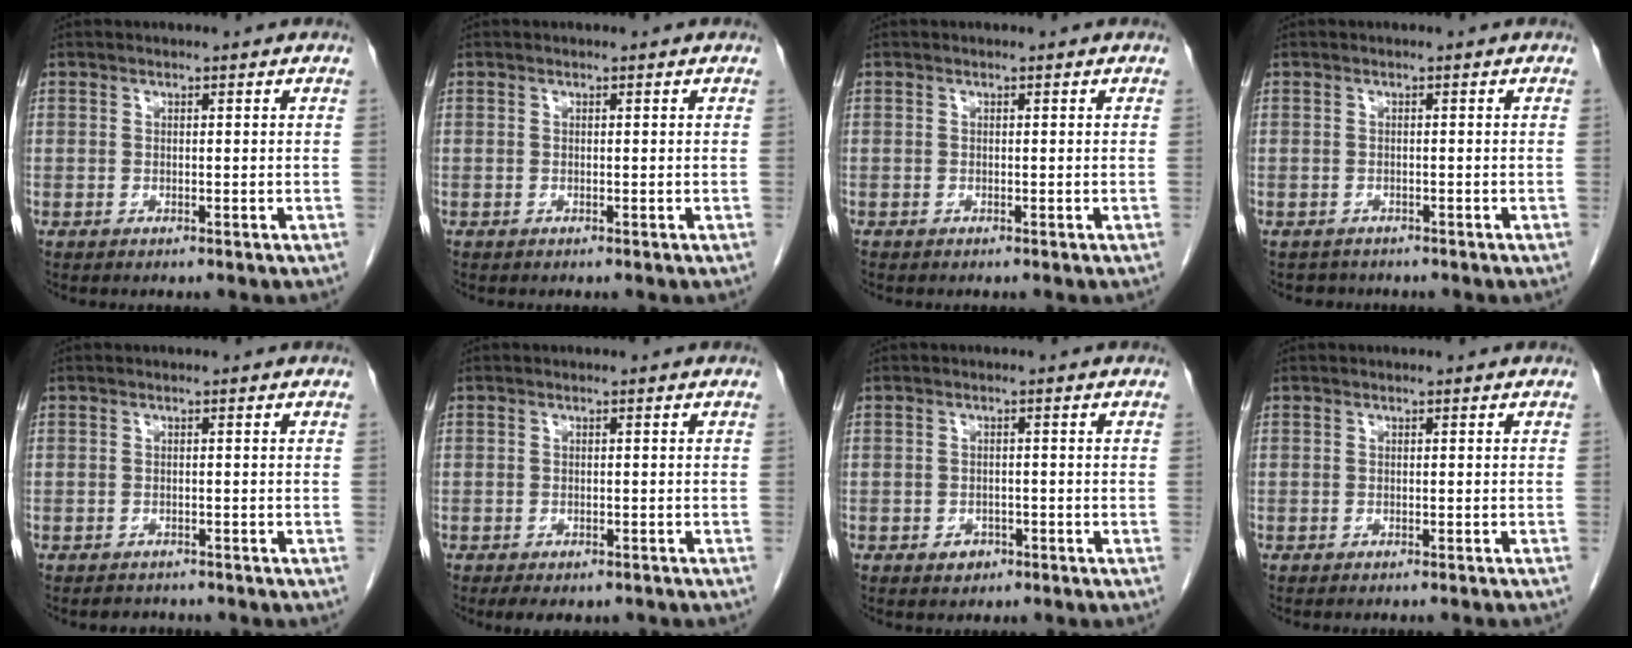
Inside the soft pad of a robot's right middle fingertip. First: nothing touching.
{"total": 0.0}
{"total": 0.0}
{"total": 1.7, "force": [-1.5, 0.8, -0.2], "torque": [-0.005, -0.001, -0.024]}
{"total": 1.7, "force": [-1.6, 0.6, -0.1], "torque": [-0.007, -0.005, -0.022]}
{"total": 4.9, "force": [-3.8, 2.3, 2.1], "torque": [-0.026, -0.003, -0.048]}
{"total": 2.1, "force": [-1.2, 1.5, 0.8], "torque": [-0.009, 0.005, -0.012]}
{"total": 2.8, "force": [-2.5, -0.3, 1.2], "torque": [-0.018, 0.001, -0.029]}